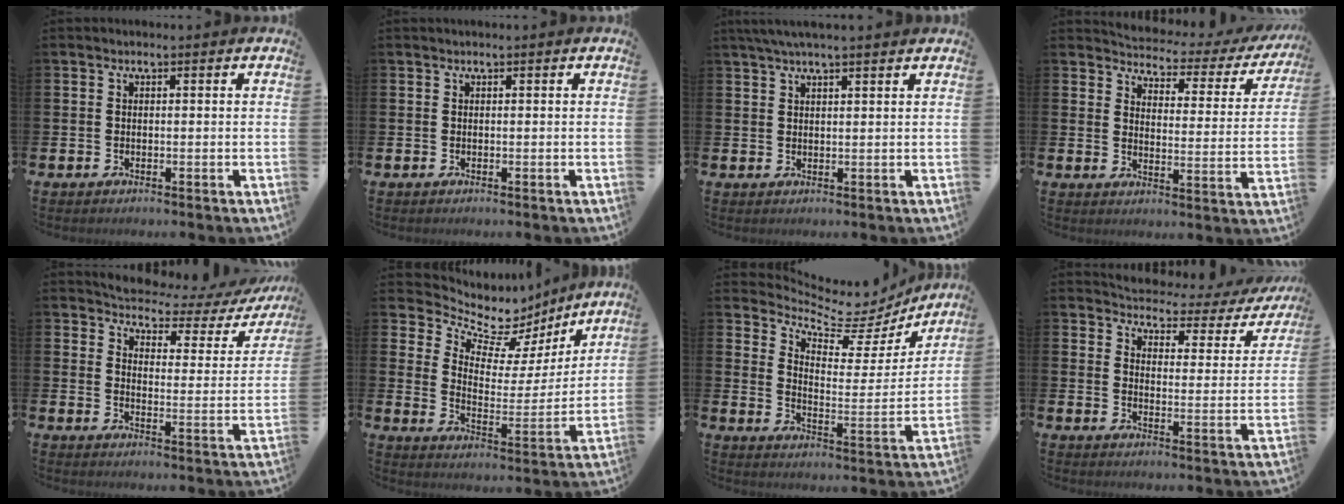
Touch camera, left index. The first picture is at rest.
{"total": 0.0}
{"total": 3.2, "force": [2.7, 0.1, 1.7], "torque": [-0.037, -0.001, 0.050]}
{"total": 3.1, "force": [2.8, 1.2, 0.6], "torque": [-0.030, -0.030, 0.037]}
{"total": 4.8, "force": [4.5, 1.3, 1.0], "torque": [-0.036, -0.040, 0.067]}
{"total": 8.7, "force": [7.1, 4.3, 2.6], "torque": [-0.083, -0.049, 0.124]}
{"total": 7.5, "force": [6.7, 2.6, 2.0], "torque": [-0.050, -0.065, 0.108]}
{"total": 3.4, "force": [3.1, 1.1, 0.7], "torque": [-0.025, -0.036, 0.041]}